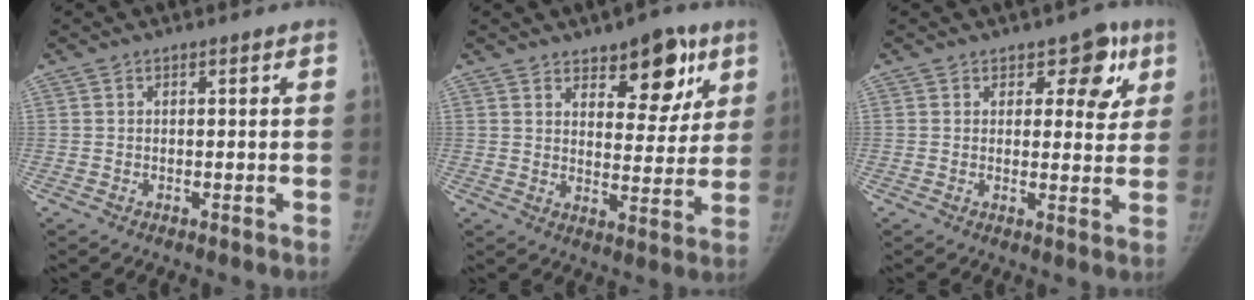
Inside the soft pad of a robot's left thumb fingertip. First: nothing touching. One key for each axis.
{"total": 12.0, "fx": 7.0, "fy": 5.7, "fz": 7.9, "tx": -0.062, "ty": -0.037, "tz": 0.101}
{"total": 7.1, "fx": 3.4, "fy": 4.3, "fz": 4.5, "tx": -0.012, "ty": -0.012, "tz": 0.038}